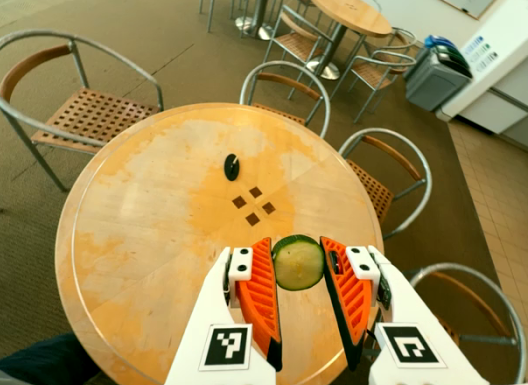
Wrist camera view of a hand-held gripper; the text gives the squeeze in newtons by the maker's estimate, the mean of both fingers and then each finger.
{"total": 9.5, "left": 9.3, "right": 9.7}